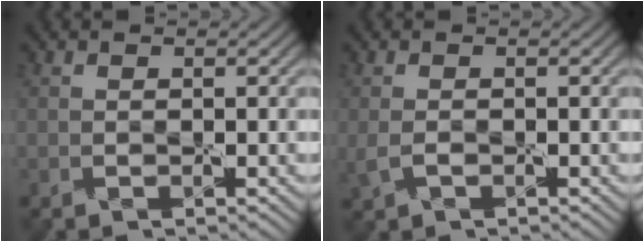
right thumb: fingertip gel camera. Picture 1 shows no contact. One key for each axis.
{"total": 1.7, "fx": -0.5, "fy": 1.0, "fz": 1.3, "tx": -0.039, "ty": -0.005, "tz": -0.008}